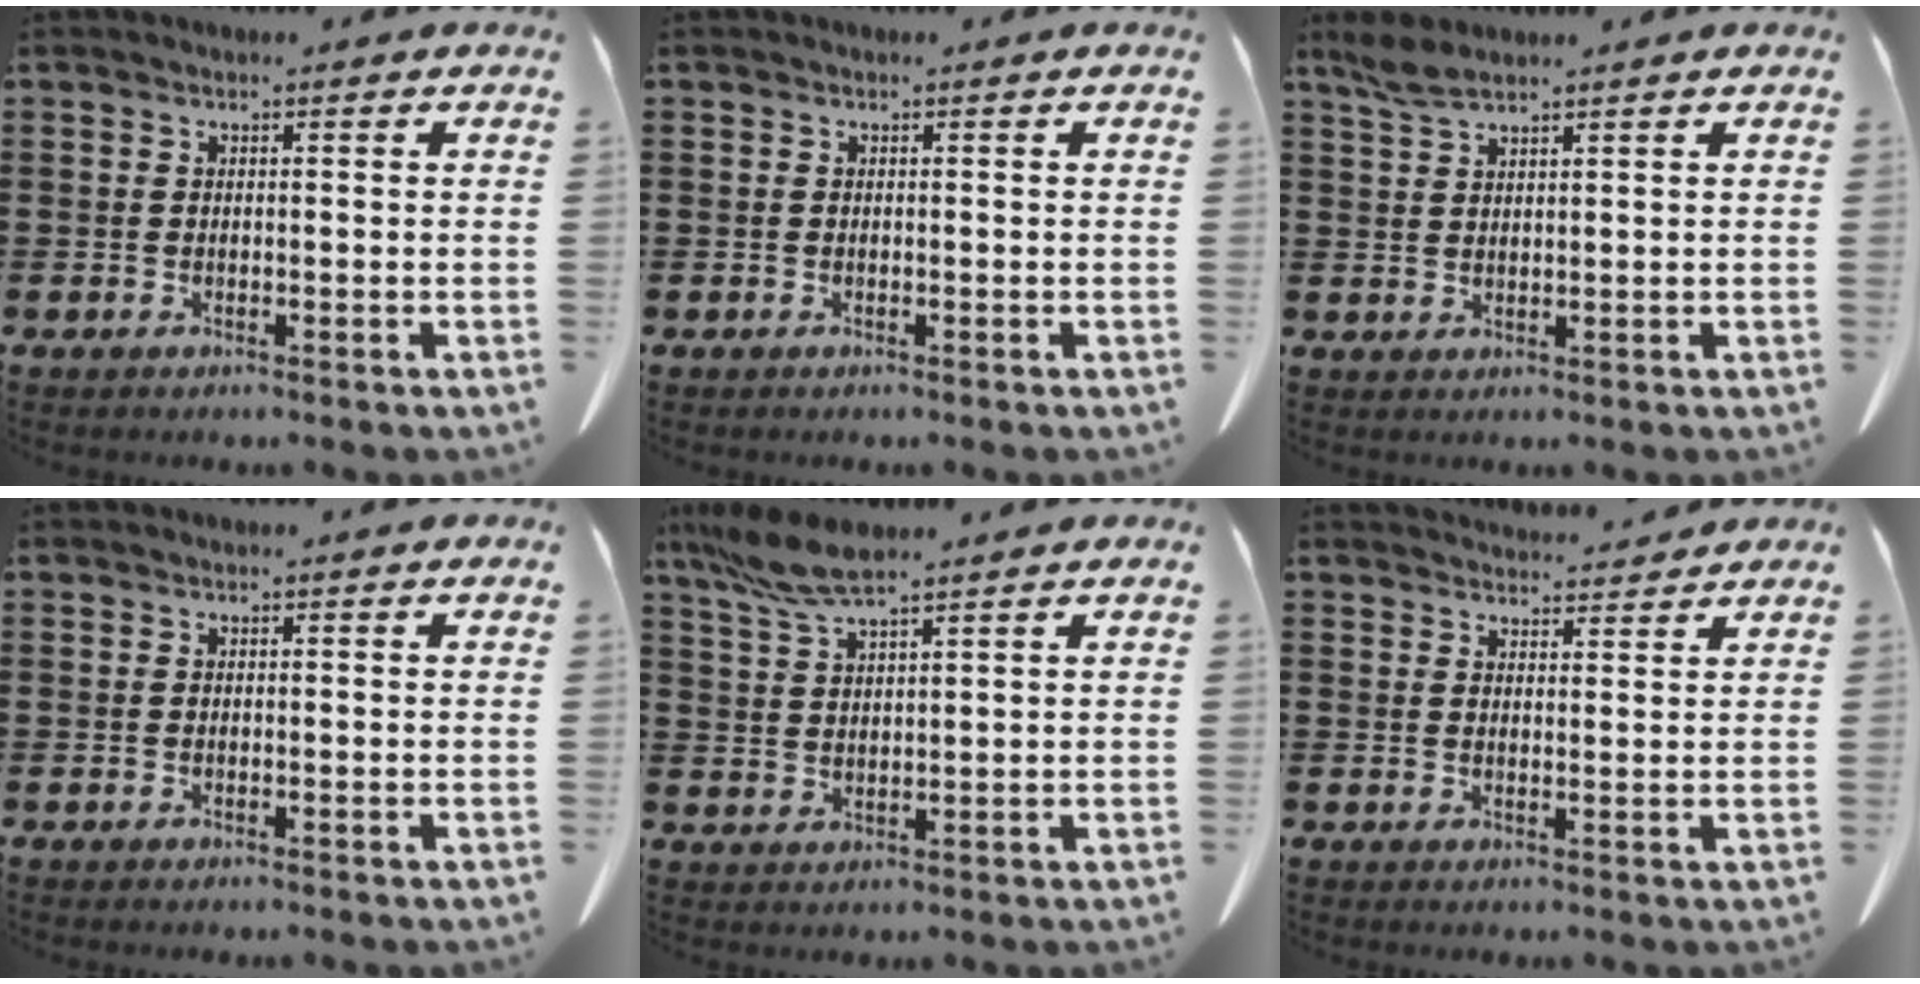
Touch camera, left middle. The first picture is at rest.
{"total": 0.0}
{"total": 3.1, "force": [2.3, 0.7, 2.0], "torque": [-0.044, 0.000, 0.044]}
{"total": 0.0}
{"total": 6.5, "force": [4.9, 1.0, 4.2], "torque": [-0.102, -0.009, 0.088]}
{"total": 3.2, "force": [3.2, 0.3, 0.3], "torque": [-0.006, -0.013, 0.057]}